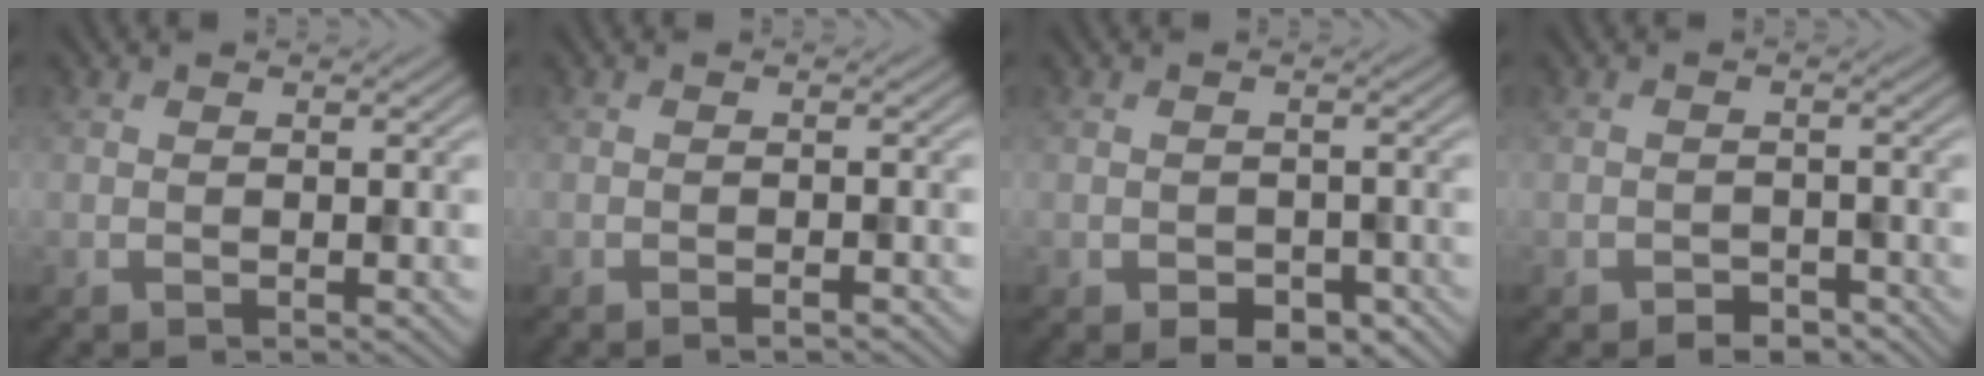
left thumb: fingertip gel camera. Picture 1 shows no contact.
{"total": 1.1, "force": [-0.8, 0.1, 0.7], "torque": [-0.008, 0.001, -0.015]}
{"total": 3.6, "force": [-2.1, 2.3, 1.9], "torque": [-0.026, -0.013, -0.029]}
{"total": 2.2, "force": [-1.8, 1.0, 0.7], "torque": [-0.009, 0.001, -0.032]}